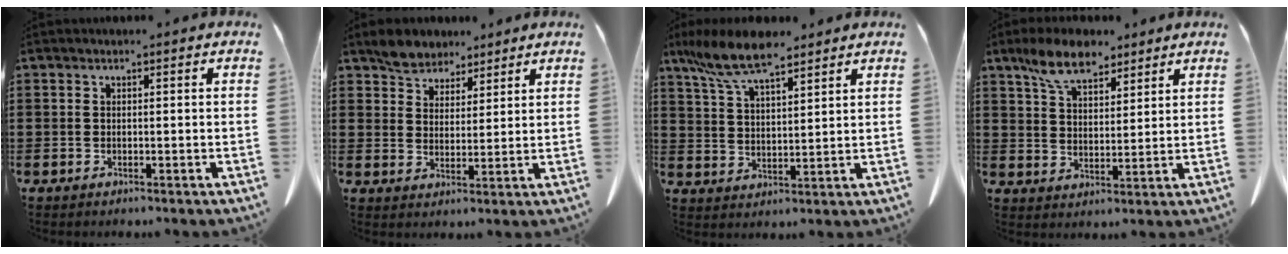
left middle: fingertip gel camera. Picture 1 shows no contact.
{"total": 4.8, "force": [4.1, 2.4, 0.4], "torque": [-0.028, 0.000, 0.079]}
{"total": 9.6, "force": [7.4, 2.6, 5.6], "torque": [-0.128, -0.013, 0.137]}
{"total": 8.4, "force": [6.3, 3.3, 4.3], "torque": [-0.096, -0.007, 0.117]}